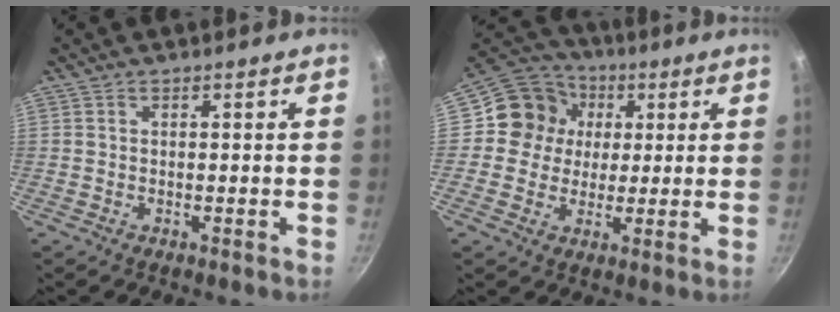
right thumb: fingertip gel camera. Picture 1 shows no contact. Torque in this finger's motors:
{"motor_torque": [-0.52, 0.62, -0.10, 0.07, 0.02]}